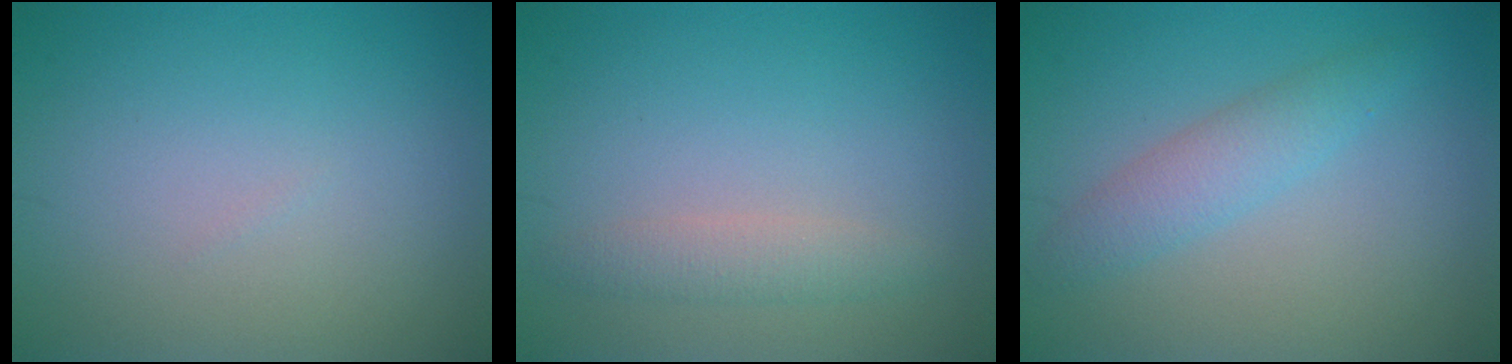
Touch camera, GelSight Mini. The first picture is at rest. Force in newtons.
{"total": 1.9, "press": 1.9, "slide": 0.0}
{"total": 2.7, "press": 2.7, "slide": 0.1}